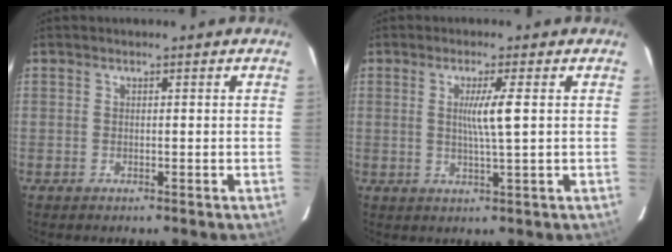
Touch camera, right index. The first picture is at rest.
{"total": 4.4, "force": [0.7, -0.7, 4.3], "torque": [-0.080, -0.007, 0.011]}